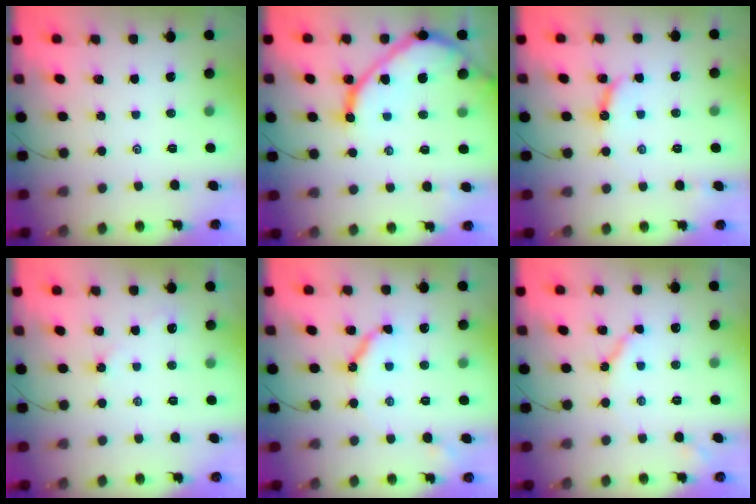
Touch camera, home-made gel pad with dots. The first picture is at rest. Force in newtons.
{"total": 14.0, "press": 13.9, "slide": 1.2}
{"total": 8.0, "press": 8.0, "slide": 0.2}
{"total": 2.3, "press": 2.3, "slide": 0.5}
{"total": 9.2, "press": 9.2, "slide": 0.8}
{"total": 5.1, "press": 5.0, "slide": 0.1}